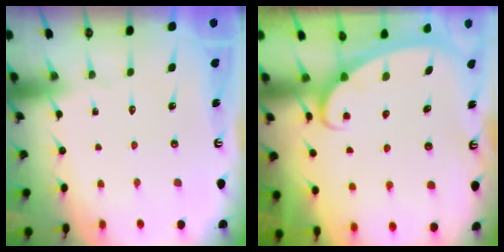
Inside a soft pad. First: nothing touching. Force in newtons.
{"total": 2.5, "press": 2.5, "slide": 0.3}